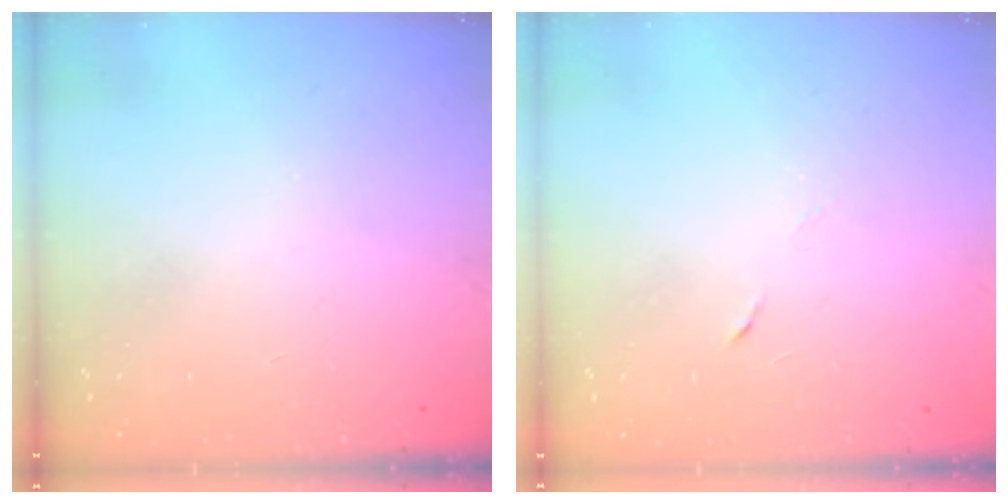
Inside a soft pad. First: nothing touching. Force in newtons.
{"total": 2.9, "press": 2.7, "slide": 1.0}